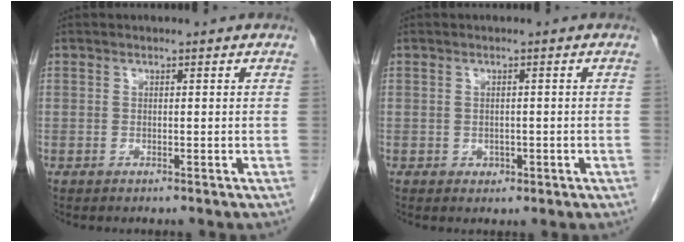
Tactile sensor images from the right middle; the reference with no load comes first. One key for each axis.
{"total": 1.3, "fx": -0.3, "fy": 1.0, "fz": 0.7, "tx": -0.013, "ty": 0.000, "tz": 0.002}